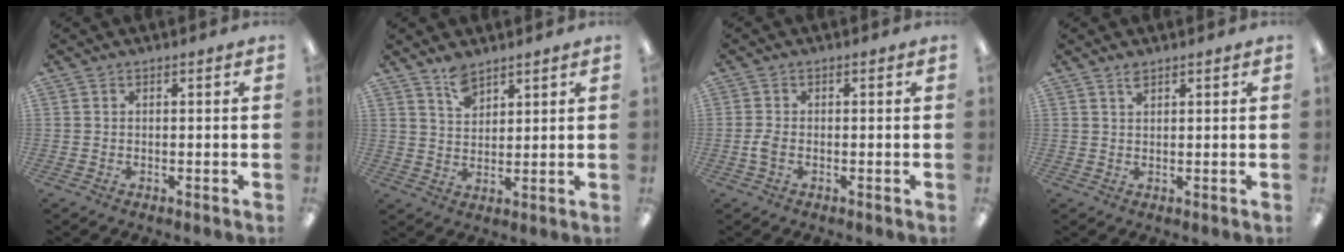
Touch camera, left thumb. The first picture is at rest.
{"total": 5.6, "force": [4.6, 2.6, 2.1], "torque": [-0.035, -0.022, 0.084]}
{"total": 2.5, "force": [-0.5, 1.4, 2.1], "torque": [-0.043, 0.002, -0.011]}
{"total": 1.9, "force": [1.6, 0.5, 0.9], "torque": [-0.021, 0.000, 0.029]}